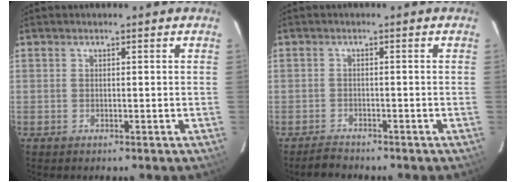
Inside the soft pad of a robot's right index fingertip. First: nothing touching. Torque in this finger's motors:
{"motor_torque": [-0.10, -0.06, -0.17, -0.07]}